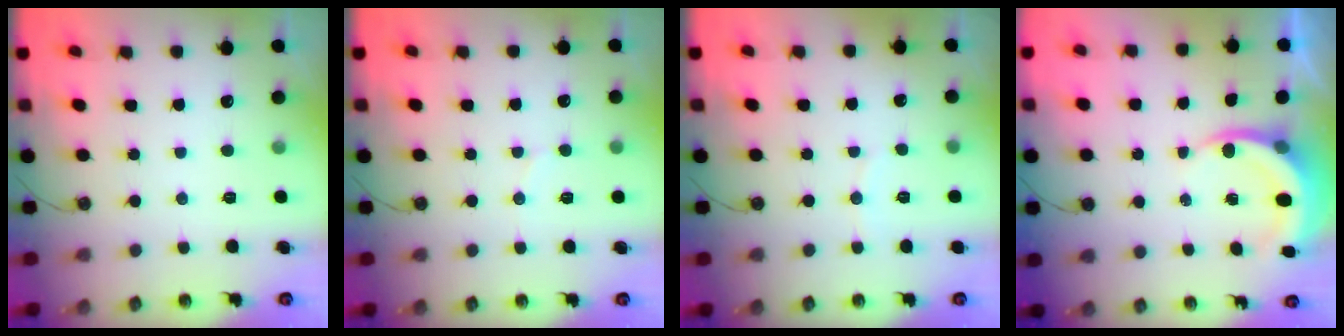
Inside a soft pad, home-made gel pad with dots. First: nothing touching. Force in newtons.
{"total": 5.1, "press": 5.1, "slide": 0.5}
{"total": 3.0, "press": 3.0, "slide": 0.2}
{"total": 5.1, "press": 5.1, "slide": 0.5}